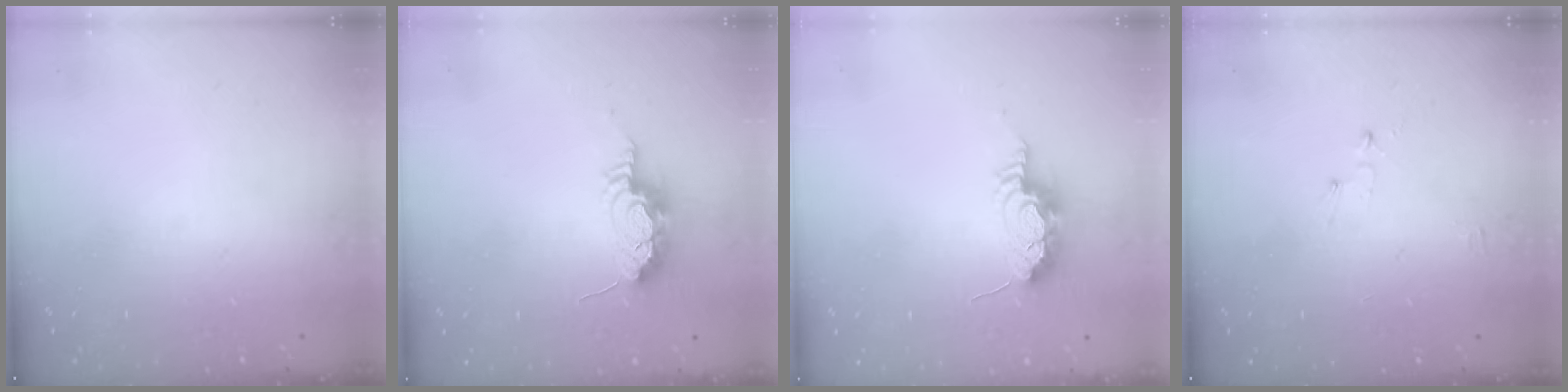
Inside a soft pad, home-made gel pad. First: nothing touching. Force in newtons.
{"total": 9.4, "press": 8.8, "slide": 3.4}
{"total": 9.4, "press": 8.8, "slide": 3.4}
{"total": 2.5, "press": 2.5, "slide": 0.3}